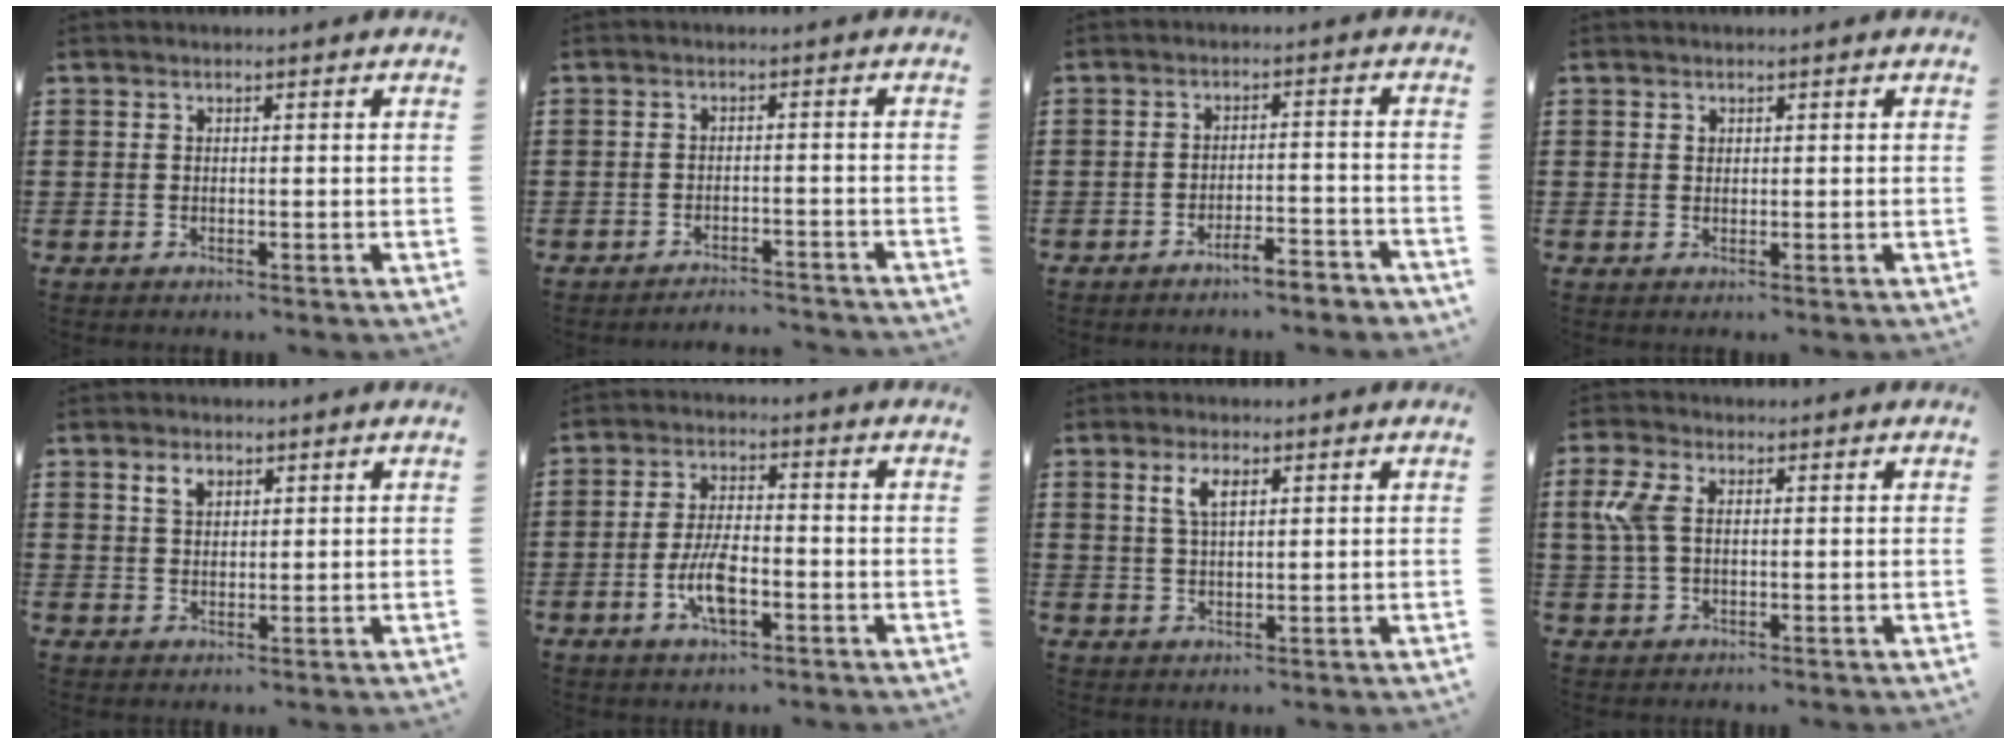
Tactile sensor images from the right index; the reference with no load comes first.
{"total": 2.7, "force": [-2.7, -0.1, 0.2], "torque": [-0.008, -0.001, -0.057]}
{"total": 3.9, "force": [-3.6, 0.1, 1.5], "torque": [-0.028, -0.001, -0.072]}
{"total": 0.7, "force": [0.4, 0.5, 0.1], "torque": [-0.004, 0.003, 0.008]}
{"total": 2.5, "force": [1.5, 1.6, 1.3], "torque": [-0.024, 0.003, 0.026]}
{"total": 6.8, "force": [-2.4, 2.7, 5.8], "torque": [-0.130, -0.002, -0.051]}
{"total": 3.5, "force": [1.5, 1.3, 2.8], "torque": [-0.061, 0.007, 0.025]}
{"total": 5.5, "force": [0.9, 3.1, 4.5], "torque": [-0.123, 0.000, 0.008]}